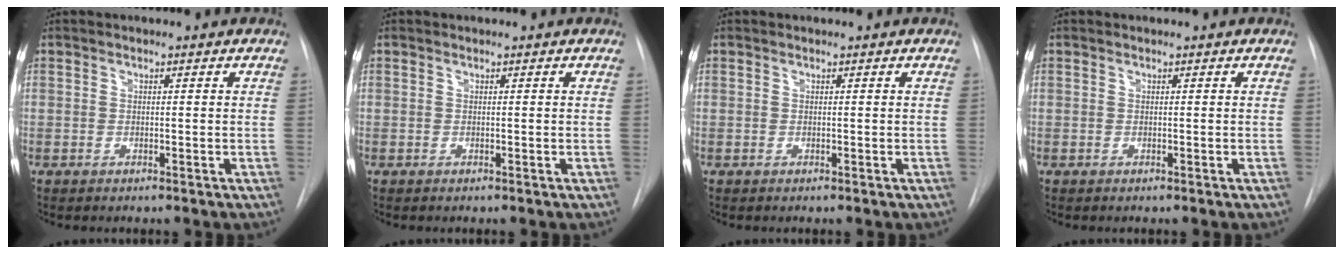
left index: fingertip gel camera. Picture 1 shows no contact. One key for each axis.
{"total": 0.0}
{"total": 0.0}
{"total": 0.0}